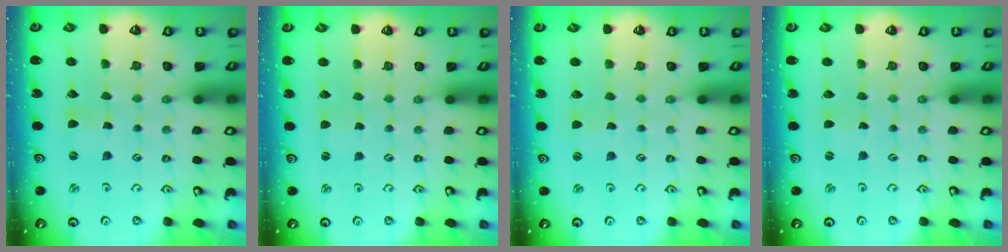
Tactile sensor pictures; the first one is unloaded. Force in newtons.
{"total": 0.0}
{"total": 1.4, "press": 1.4, "slide": 0.4}
{"total": 0.0}